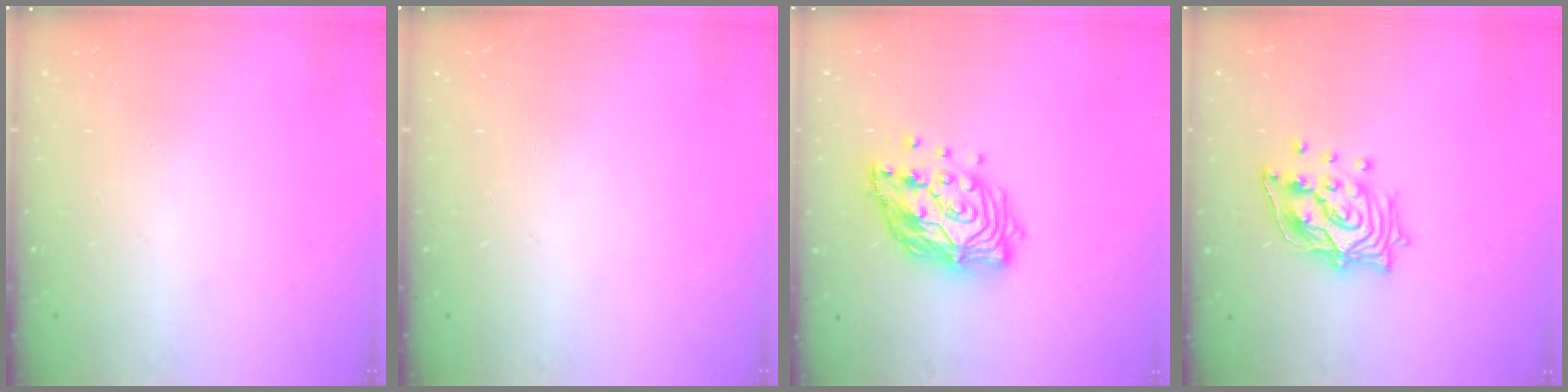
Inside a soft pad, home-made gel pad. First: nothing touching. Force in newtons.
{"total": 0.0}
{"total": 14.9, "press": 14.9, "slide": 1.3}
{"total": 12.7, "press": 12.6, "slide": 1.3}